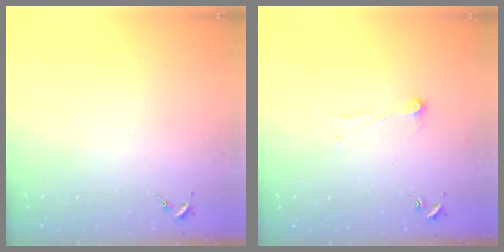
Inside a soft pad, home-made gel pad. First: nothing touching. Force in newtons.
{"total": 5.4, "press": 5.4, "slide": 0.2}